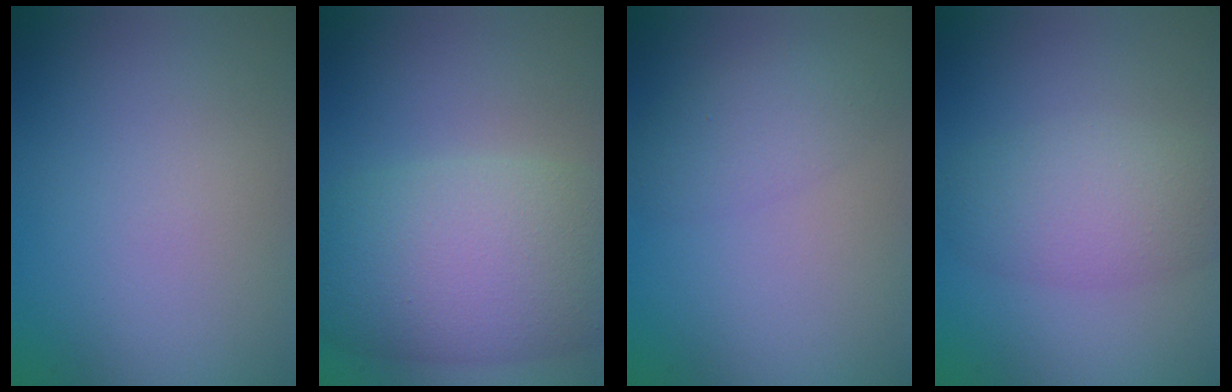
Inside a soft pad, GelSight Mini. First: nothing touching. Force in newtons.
{"total": 10.2, "press": 10.2, "slide": 0.0}
{"total": 2.8, "press": 2.8, "slide": 0.2}
{"total": 4.6, "press": 4.6, "slide": 0.3}